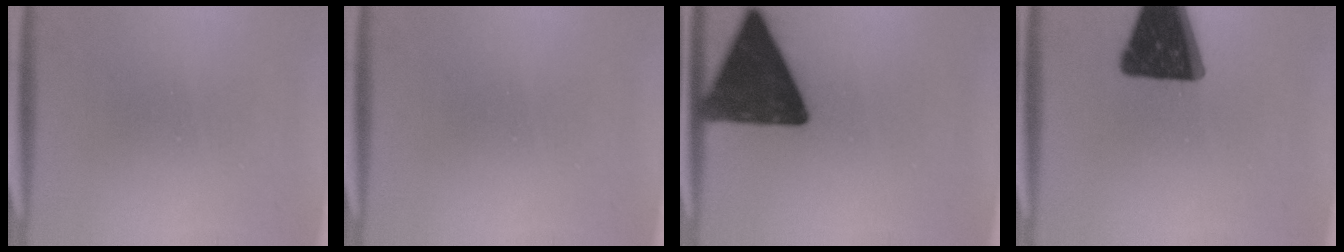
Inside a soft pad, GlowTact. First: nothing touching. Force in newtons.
{"total": 0.0}
{"total": 17.2}
{"total": 18.0}